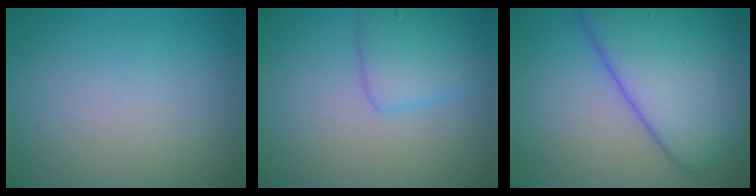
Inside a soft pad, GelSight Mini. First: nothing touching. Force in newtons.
{"total": 3.1, "press": 3.1, "slide": 0.1}
{"total": 11.1, "press": 11.1, "slide": 0.5}